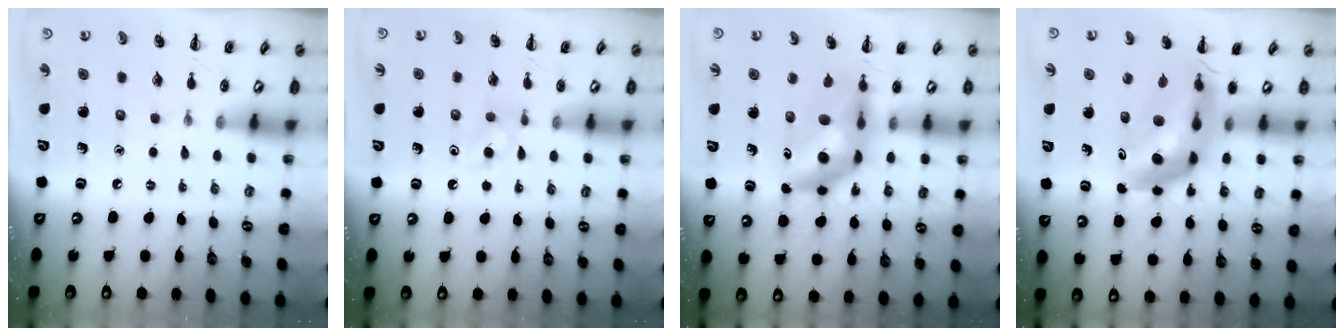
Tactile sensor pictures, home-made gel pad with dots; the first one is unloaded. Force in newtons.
{"total": 4.2, "press": 4.0, "slide": 1.3}
{"total": 9.9, "press": 9.3, "slide": 3.5}
{"total": 12.1, "press": 11.4, "slide": 3.9}